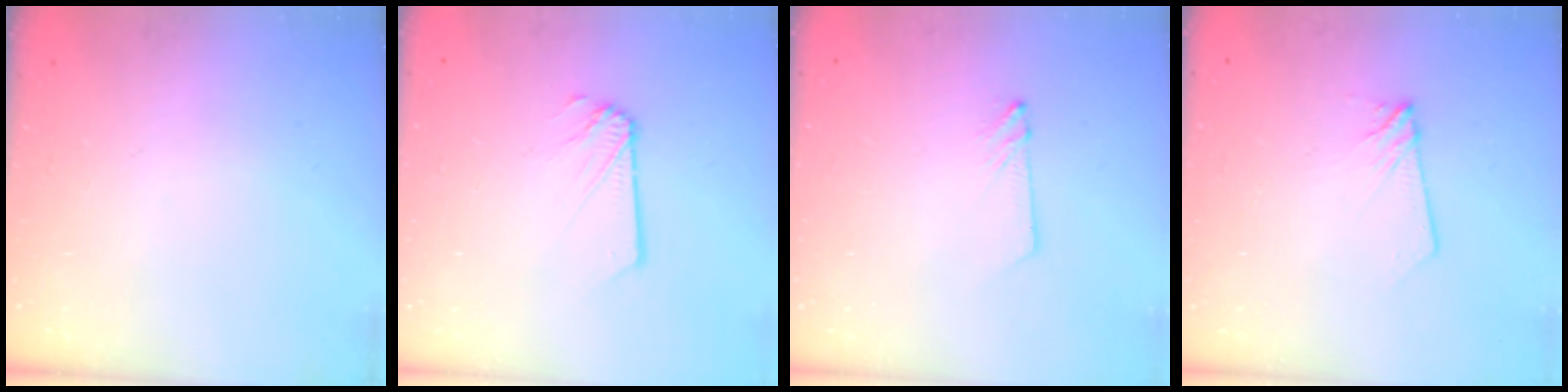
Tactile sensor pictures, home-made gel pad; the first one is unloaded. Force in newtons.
{"total": 1.2, "press": 1.2, "slide": 0.1}
{"total": 2.4, "press": 2.4, "slide": 0.2}
{"total": 4.6, "press": 4.6, "slide": 0.5}